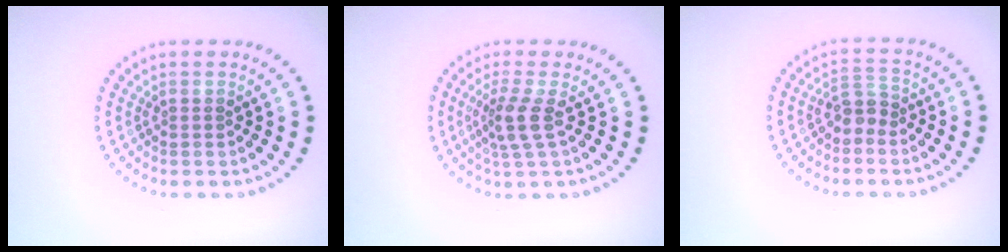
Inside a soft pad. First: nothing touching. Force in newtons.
{"total": 2.6, "press": 1.9, "slide": 1.7}
{"total": 1.9, "press": 1.6, "slide": 1.1}